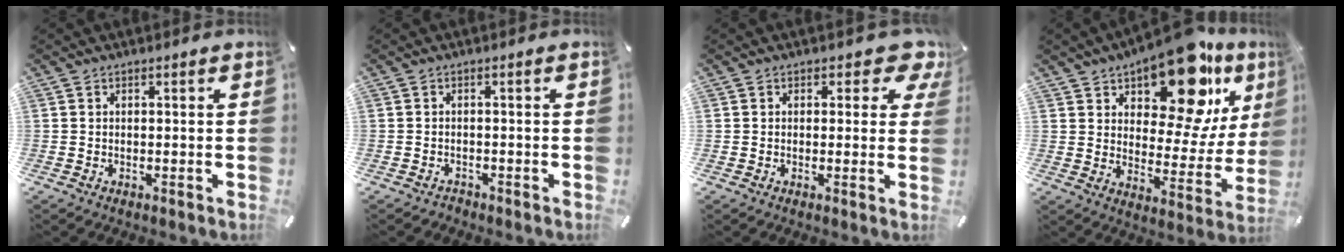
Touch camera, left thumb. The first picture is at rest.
{"total": 1.1, "force": [-1.0, 0.4, 0.2], "torque": [-0.006, 0.004, -0.023]}
{"total": 6.1, "force": [3.1, 3.7, 3.8], "torque": [-0.026, -0.025, 0.046]}
{"total": 20.1, "force": [14.5, 8.8, 10.8], "torque": [-0.149, -0.116, 0.242]}